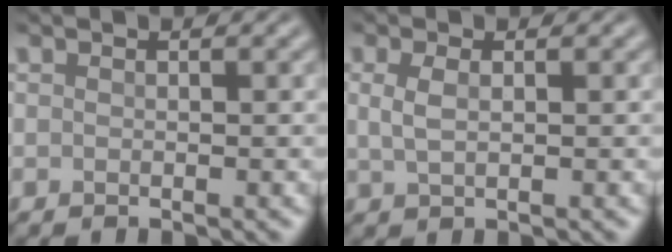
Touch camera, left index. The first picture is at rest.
{"total": 1.7, "force": [0.4, 0.7, 1.5], "torque": [-0.035, 0.000, 0.010]}